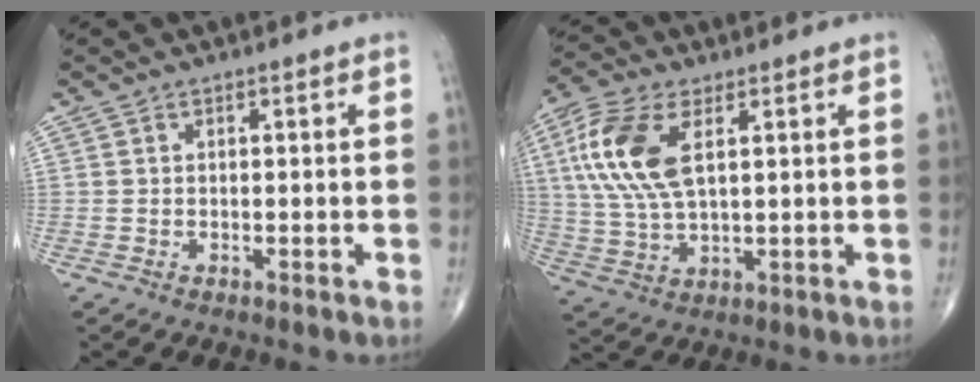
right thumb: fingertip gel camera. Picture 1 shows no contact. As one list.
[{"total": 13.3, "force": [4.0, 6.3, 11.1], "torque": [-0.254, 0.001, 0.081]}]